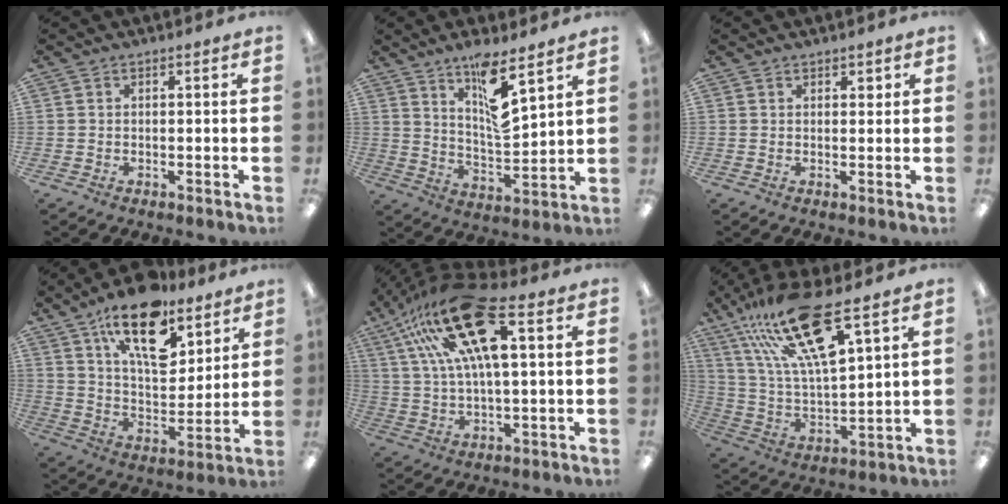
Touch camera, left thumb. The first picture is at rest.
{"total": 11.5, "force": [7.6, 2.6, 8.2], "torque": [-0.129, -0.052, 0.127]}
{"total": 1.3, "force": [1.0, 0.8, 0.3], "torque": [0.003, -0.001, 0.017]}
{"total": 18.7, "force": [11.8, 8.9, 11.4], "torque": [-0.174, -0.059, 0.201]}
{"total": 22.6, "force": [10.9, 8.2, 18.1], "torque": [-0.336, -0.031, 0.178]}
{"total": 22.1, "force": [13.8, 6.1, 16.2], "torque": [-0.310, -0.067, 0.228]}